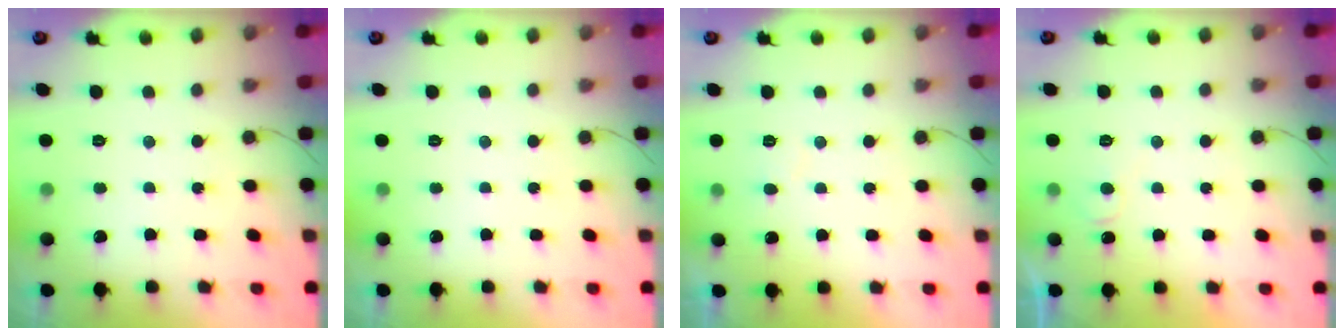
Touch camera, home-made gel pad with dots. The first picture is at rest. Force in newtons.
{"total": 0.0}
{"total": 5.1, "press": 5.0, "slide": 0.4}
{"total": 5.7, "press": 5.6, "slide": 0.6}